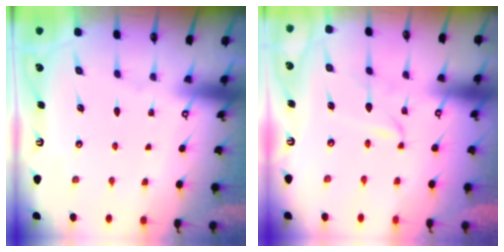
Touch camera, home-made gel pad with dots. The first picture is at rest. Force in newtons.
{"total": 1.9, "press": 1.9, "slide": 0.2}